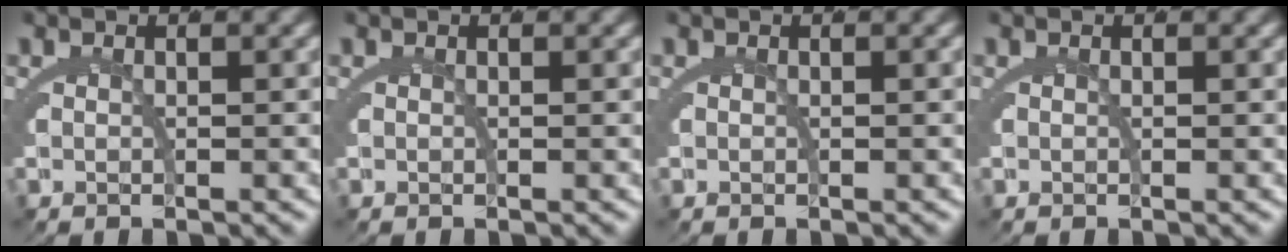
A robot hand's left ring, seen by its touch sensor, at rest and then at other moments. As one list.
[{"total": 0.0}, {"total": 0.0}, {"total": 0.0}]